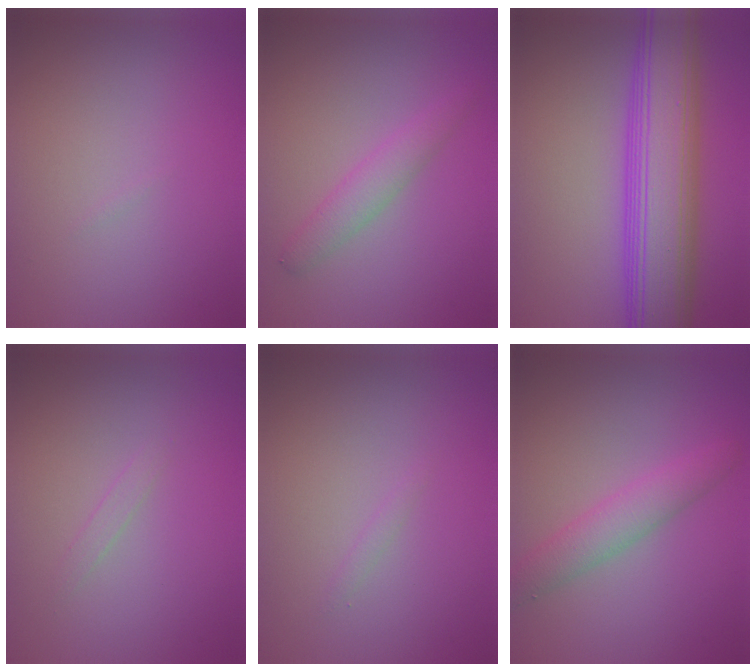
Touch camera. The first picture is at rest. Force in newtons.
{"total": 2.3, "press": 2.3, "slide": 0.1}
{"total": 10.0, "press": 10.0, "slide": 0.1}
{"total": 0.7, "press": 0.7, "slide": 0.0}
{"total": 0.6, "press": 0.6, "slide": 0.0}
{"total": 3.0, "press": 3.0, "slide": 0.3}